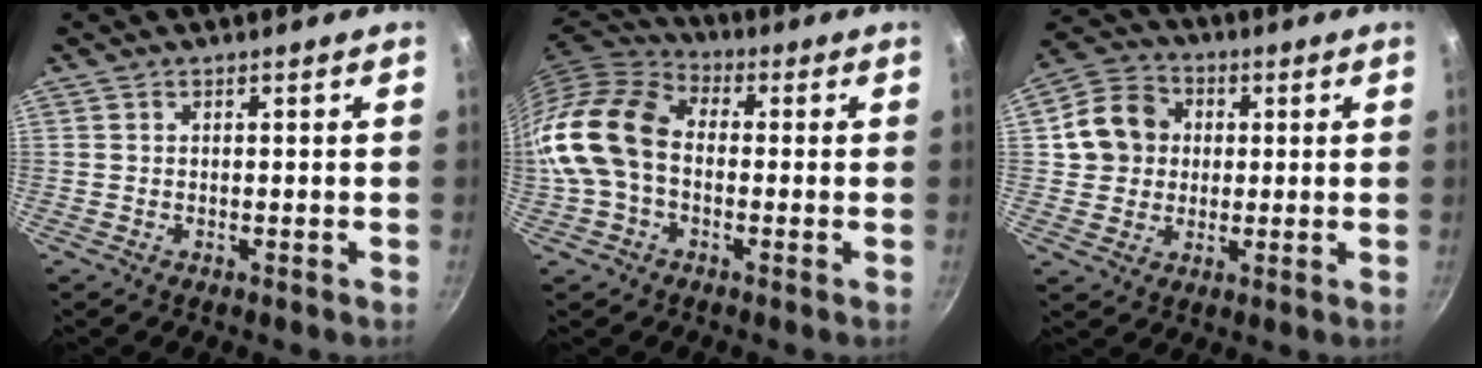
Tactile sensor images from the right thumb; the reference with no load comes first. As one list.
[{"total": 15.6, "force": [-1.4, 11.1, 10.9], "torque": [-0.196, 0.038, -0.045]}, {"total": 10.3, "force": [1.4, 9.3, 4.3], "torque": [-0.044, 0.016, 0.013]}]